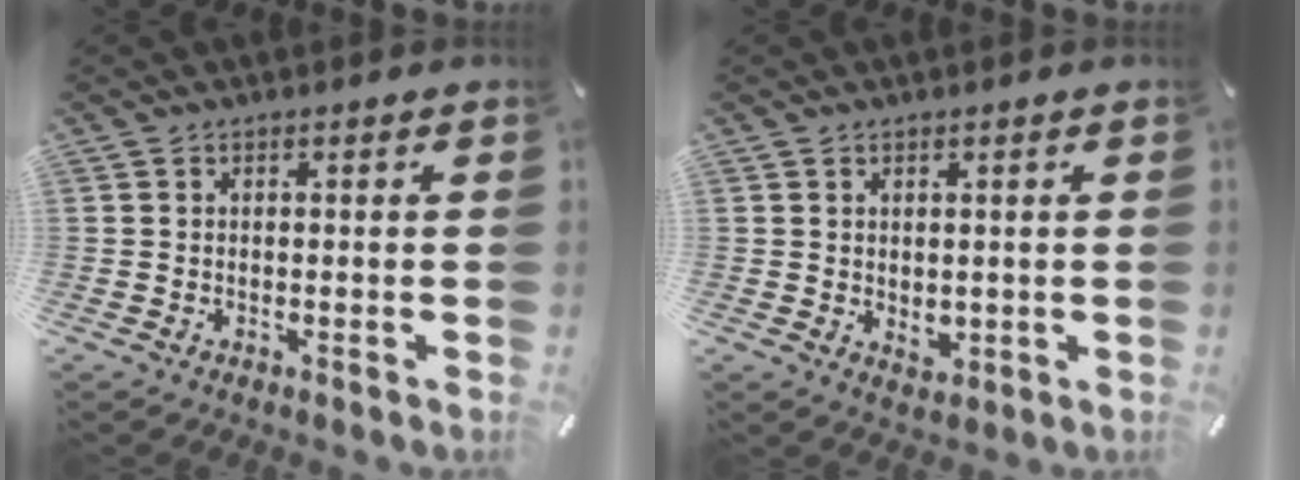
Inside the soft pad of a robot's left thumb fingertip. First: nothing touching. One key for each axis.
{"total": 2.5, "fx": 0.5, "fy": 2.1, "fz": 1.3, "tx": -0.007, "ty": -0.004, "tz": 0.007}